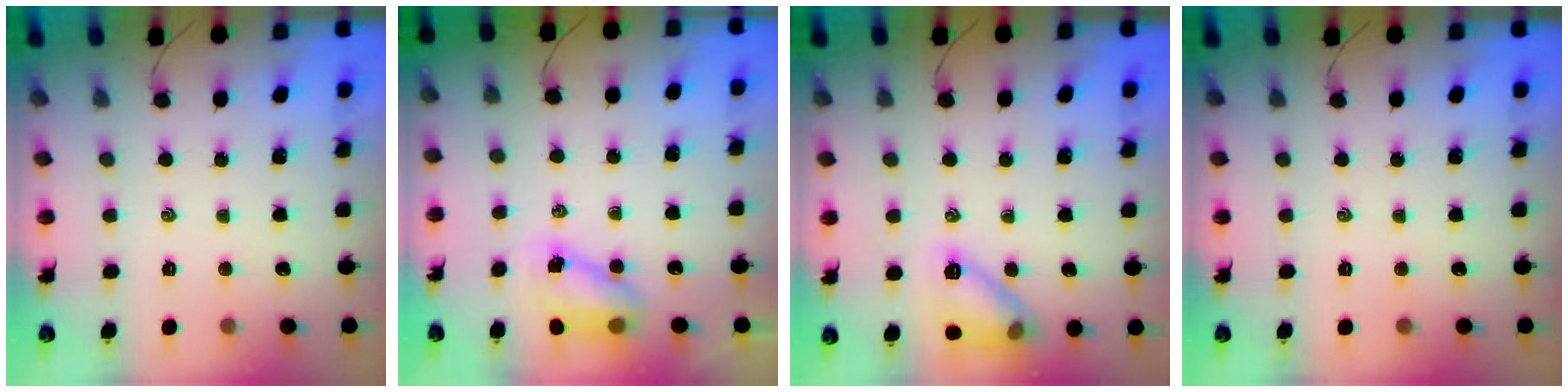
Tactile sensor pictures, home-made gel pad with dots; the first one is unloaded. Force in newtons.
{"total": 6.4, "press": 6.3, "slide": 0.8}
{"total": 11.7, "press": 11.7, "slide": 1.0}
{"total": 0.0}